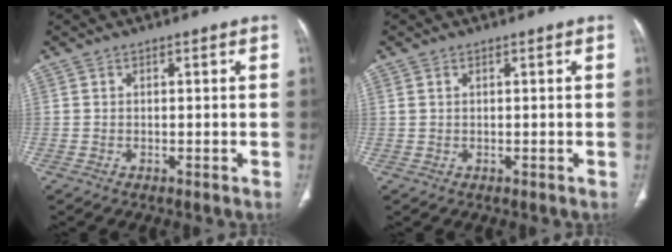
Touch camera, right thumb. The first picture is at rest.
{"total": 0.8, "force": [0.4, 0.4, 0.5], "torque": [-0.012, 0.009, 0.012]}